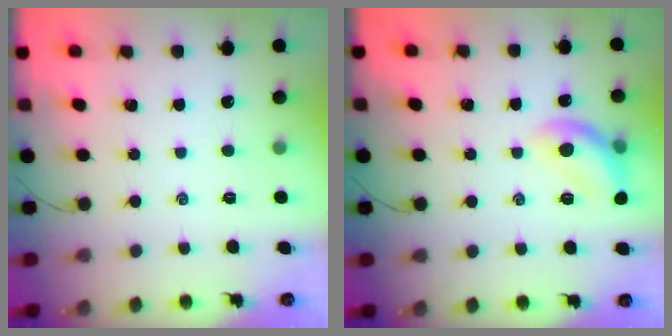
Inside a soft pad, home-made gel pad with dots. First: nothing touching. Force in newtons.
{"total": 12.5, "press": 12.4, "slide": 1.6}